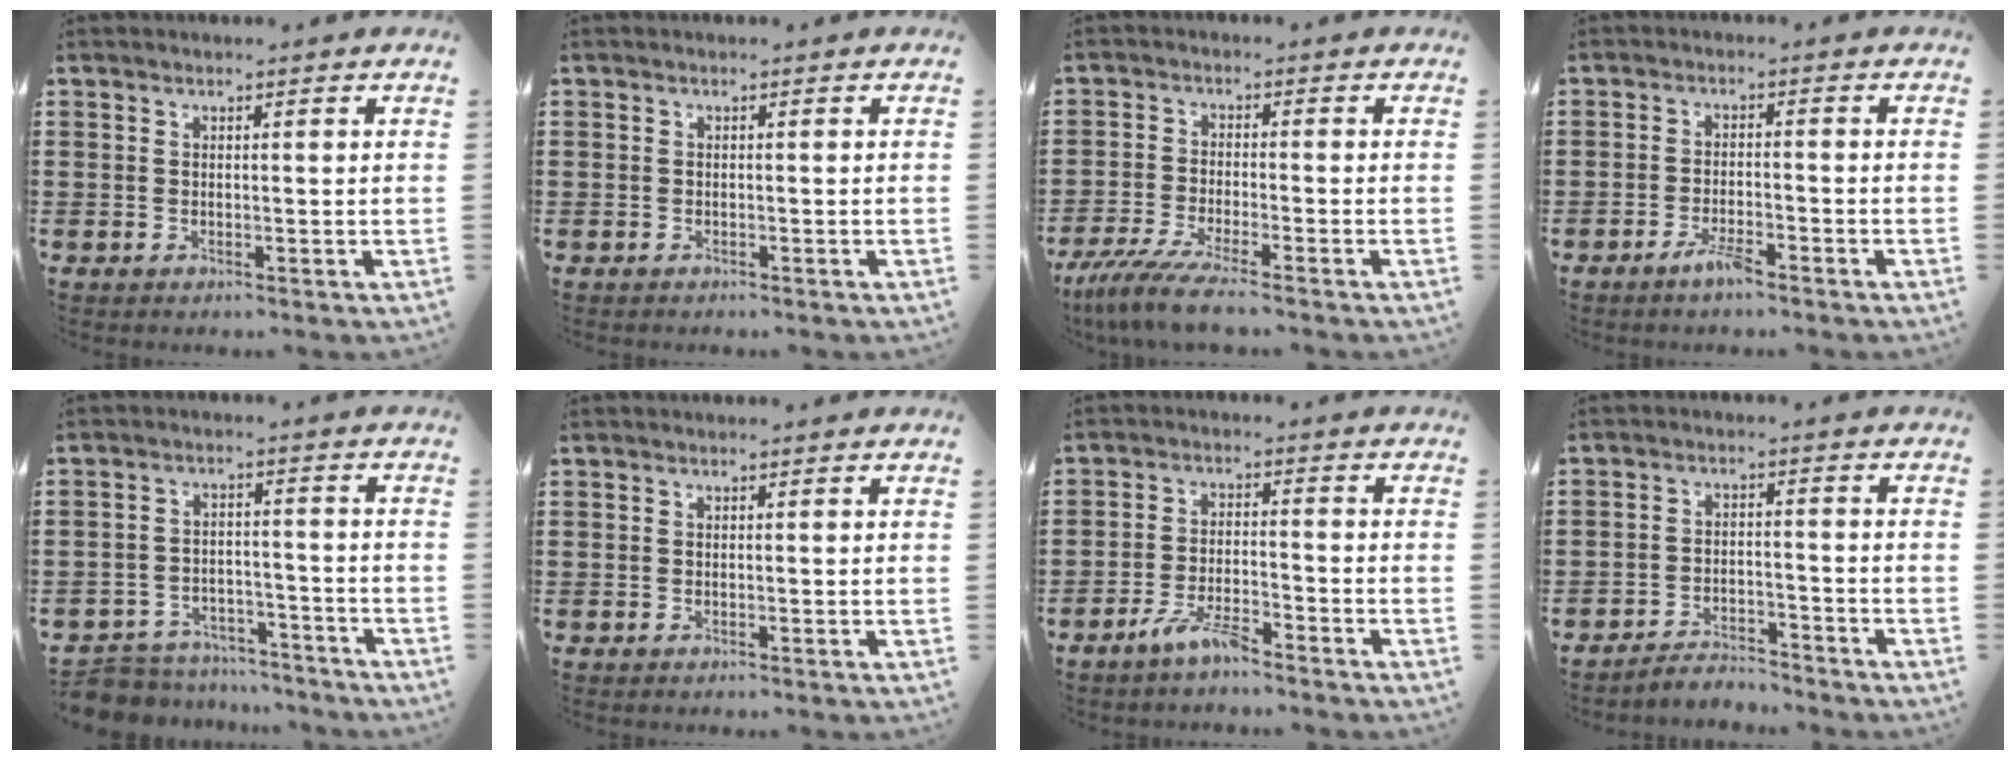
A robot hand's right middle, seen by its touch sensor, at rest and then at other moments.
{"total": 0.8, "force": [-0.5, 0.5, -0.1], "torque": [0.002, 0.005, -0.013]}
{"total": 6.0, "force": [-5.0, 0.1, 3.3], "torque": [-0.088, -0.024, -0.102]}
{"total": 3.1, "force": [-2.2, 0.4, 2.1], "torque": [-0.051, -0.004, -0.044]}
{"total": 5.9, "force": [-5.8, 1.2, 0.2], "torque": [-0.014, 0.014, -0.122]}
{"total": 0.0}
{"total": 4.7, "force": [-3.7, 0.7, 2.9], "torque": [-0.062, -0.002, -0.071]}
{"total": 3.6, "force": [-3.6, 0.6, -0.2], "torque": [-0.005, 0.004, -0.078]}